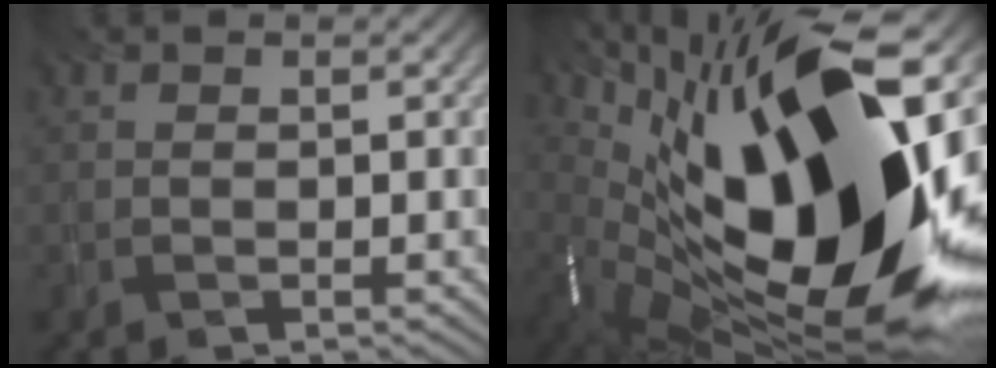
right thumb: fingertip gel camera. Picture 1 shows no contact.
{"total": 21.3, "force": [3.3, 10.0, 18.4], "torque": [-0.340, -0.005, 0.047]}